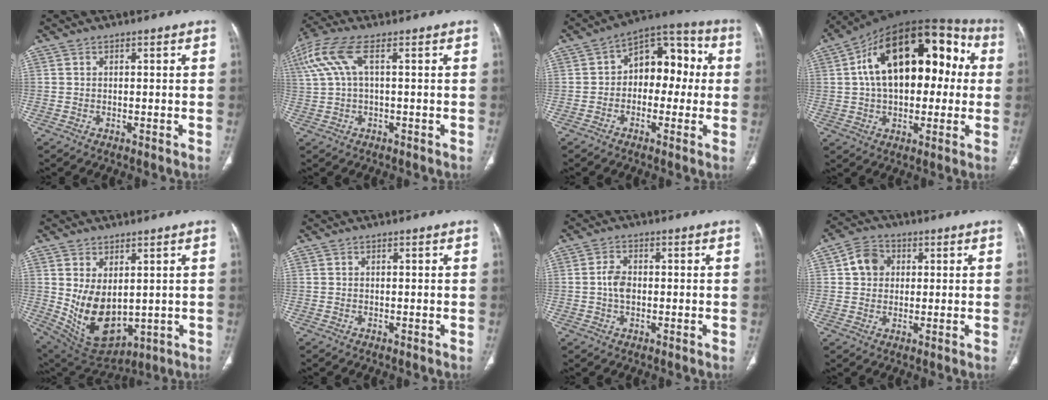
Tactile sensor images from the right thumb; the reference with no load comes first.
{"total": 7.9, "force": [2.5, 2.6, 7.0], "torque": [-0.198, 0.029, 0.052]}
{"total": 11.8, "force": [0.5, 7.8, 8.8], "torque": [-0.075, 0.043, -0.009]}
{"total": 24.5, "force": [3.9, 14.0, 19.7], "torque": [-0.287, 0.046, 0.053]}
{"total": 12.7, "force": [0.9, 7.8, 9.9], "torque": [-0.160, -0.019, 0.053]}
{"total": 0.0}
{"total": 3.7, "force": [-0.2, 2.4, 2.8], "torque": [-0.054, 0.007, -0.008]}
{"total": 6.1, "force": [1.5, 5.1, 2.9], "torque": [-0.035, 0.005, 0.020]}